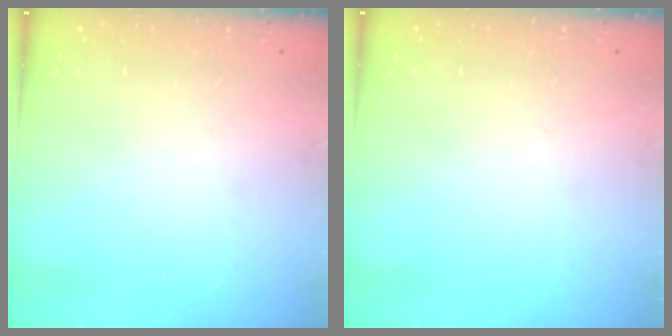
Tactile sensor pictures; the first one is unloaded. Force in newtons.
{"total": 0.0}